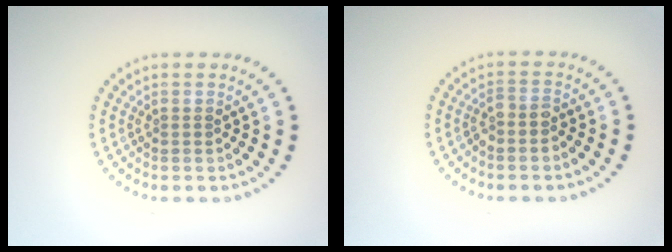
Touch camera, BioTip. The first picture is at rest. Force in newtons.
{"total": 1.3, "press": 1.1, "slide": 0.8}